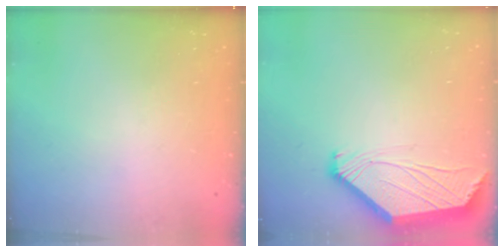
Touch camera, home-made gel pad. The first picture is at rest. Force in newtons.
{"total": 2.5, "press": 2.5, "slide": 0.6}